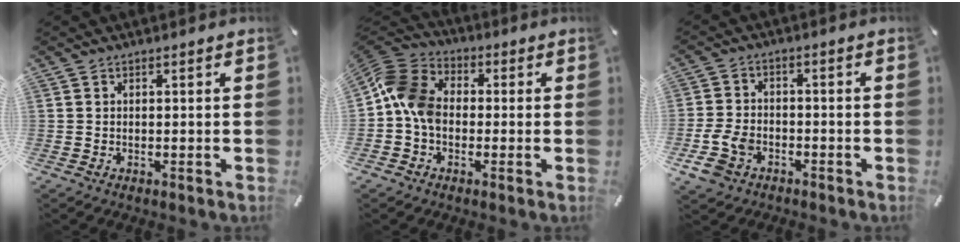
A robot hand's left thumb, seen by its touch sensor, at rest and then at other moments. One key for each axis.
{"total": 10.5, "fx": -1.3, "fy": 8.1, "fz": 6.6, "tx": -0.152, "ty": 0.025, "tz": -0.023}
{"total": 7.7, "fx": -3.6, "fy": 5.5, "fz": 4.0, "tx": -0.102, "ty": 0.010, "tz": -0.070}